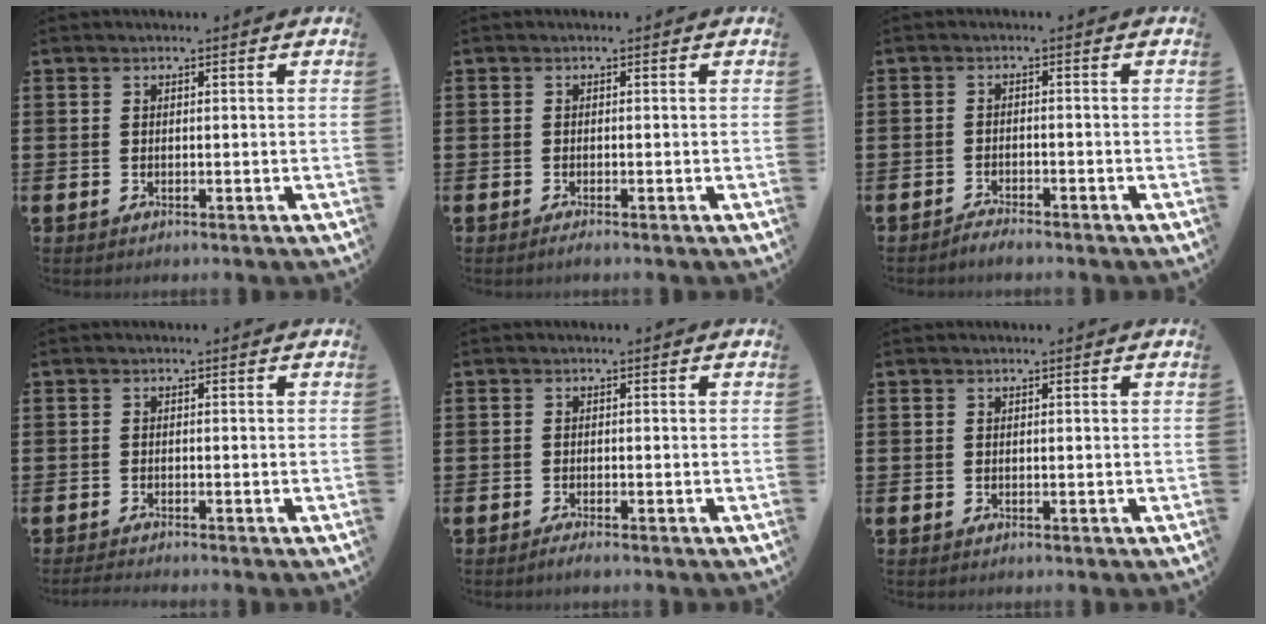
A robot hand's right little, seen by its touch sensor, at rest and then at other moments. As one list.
[{"total": 0.6, "force": [-0.4, 0.1, 0.5], "torque": [-0.001, -0.006, -0.008]}, {"total": 1.5, "force": [-1.5, 0.0, 0.1], "torque": [-0.006, 0.002, -0.029]}, {"total": 0.9, "force": [-0.8, 0.0, 0.4], "torque": [-0.006, -0.002, -0.016]}, {"total": 0.9, "force": [-0.6, 0.1, 0.6], "torque": [-0.012, -0.003, -0.011]}, {"total": 0.0}]